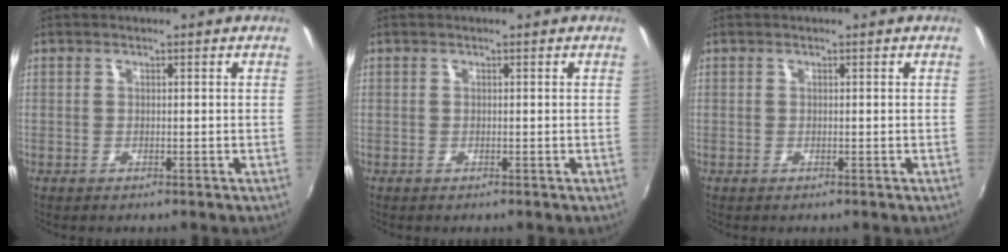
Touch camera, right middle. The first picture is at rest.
{"total": 0.0}
{"total": 0.0}